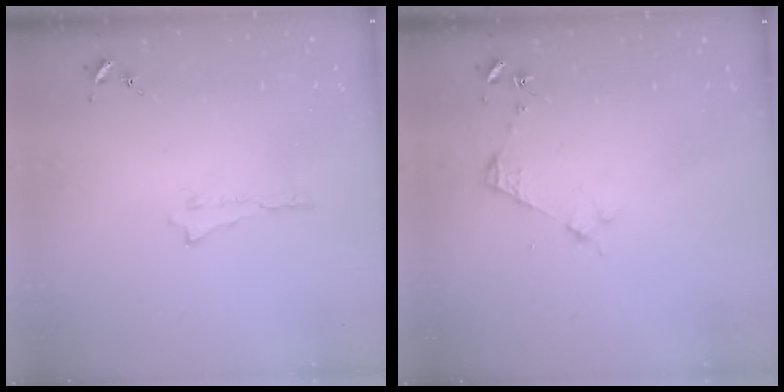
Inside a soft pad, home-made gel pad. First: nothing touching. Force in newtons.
{"total": 3.2, "press": 3.2, "slide": 0.4}